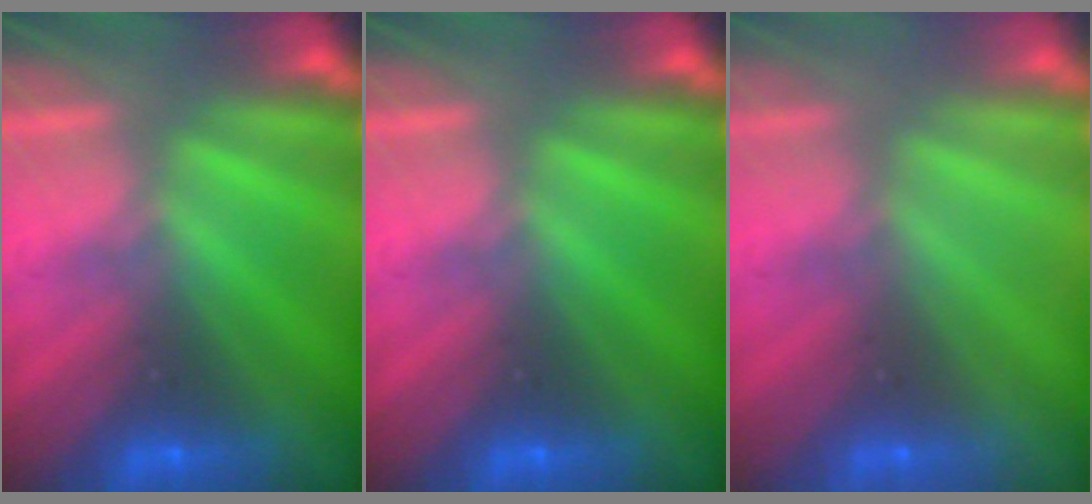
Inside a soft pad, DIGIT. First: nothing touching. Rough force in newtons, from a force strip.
{"total": 0.0}
{"total": 2.9}